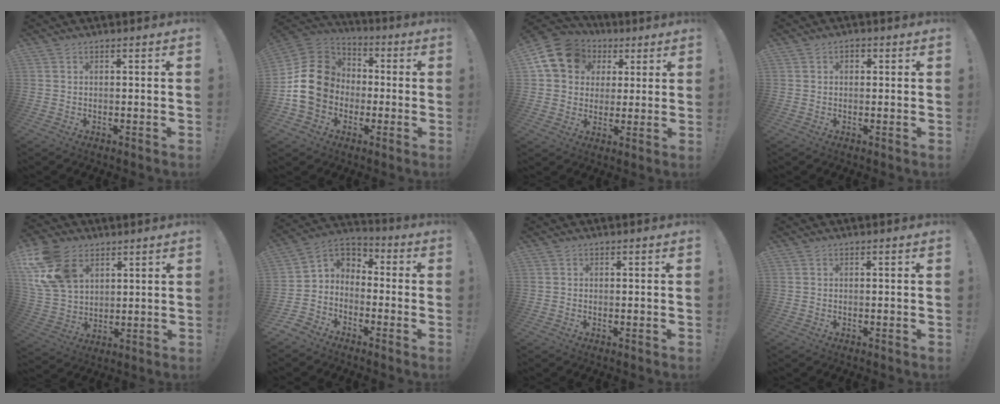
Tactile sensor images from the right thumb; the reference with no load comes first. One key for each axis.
{"total": 17.8, "fx": -0.6, "fy": 15.3, "fz": 9.0, "tx": -0.152, "ty": 0.024, "tz": 0.007}
{"total": 14.9, "fx": 5.2, "fy": 12.3, "fz": 6.6, "tx": -0.105, "ty": -0.017, "tz": 0.104}
{"total": 1.5, "fx": -0.1, "fy": 1.2, "fz": 0.9, "tx": -0.015, "ty": 0.005, "tz": -0.004}
{"total": 16.7, "fx": 7.6, "fy": 11.8, "fz": 9.1, "tx": -0.182, "ty": -0.031, "tz": 0.149}
{"total": 5.9, "fx": -3.7, "fy": 4.6, "fz": 0.6, "tx": -0.012, "ty": 0.013, "tz": -0.067}
{"total": 0.0}
{"total": 0.0}